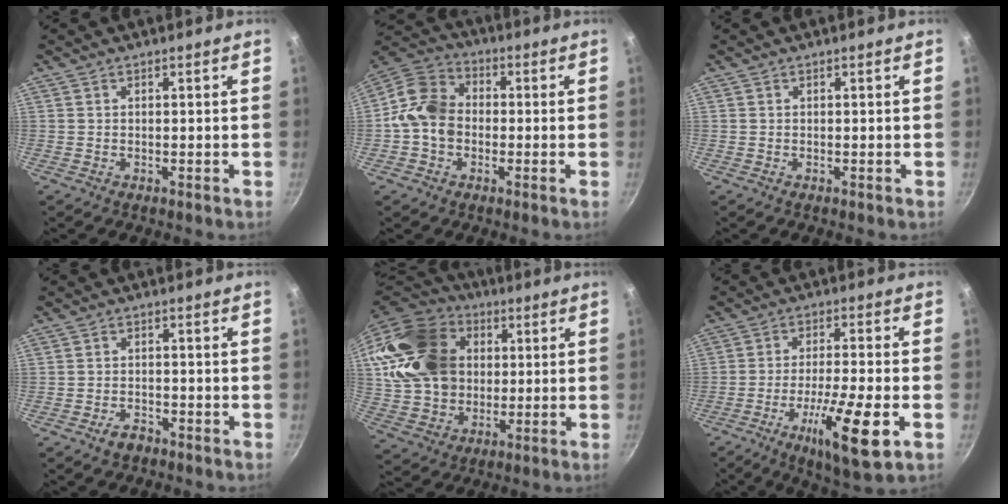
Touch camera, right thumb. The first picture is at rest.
{"total": 10.6, "force": [-1.3, 8.4, 6.3], "torque": [-0.090, 0.029, -0.047]}
{"total": 0.0}
{"total": 2.9, "force": [-2.1, 1.5, 1.3], "torque": [-0.015, 0.020, -0.033]}
{"total": 25.3, "force": [5.1, 20.0, 14.7], "torque": [-0.275, 0.028, 0.102]}
{"total": 14.4, "force": [-5.5, 2.5, 13.0], "torque": [-0.225, 0.011, -0.093]}